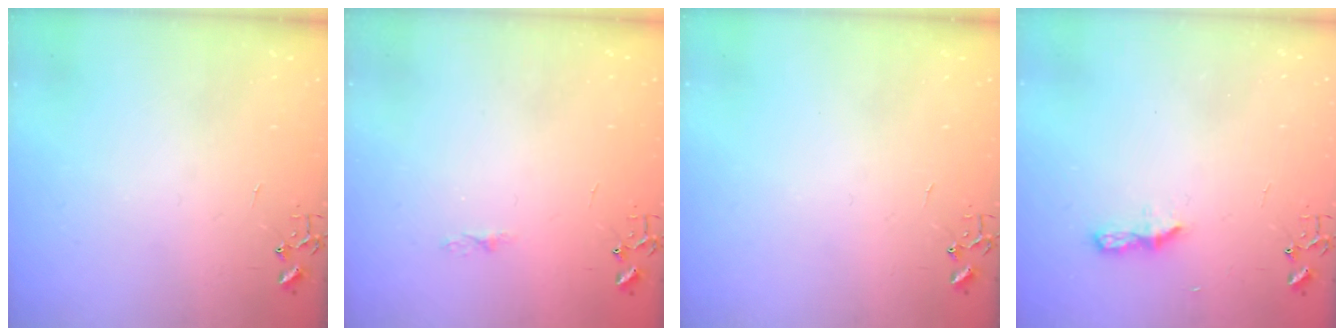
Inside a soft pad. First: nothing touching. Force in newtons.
{"total": 3.6, "press": 3.5, "slide": 0.5}
{"total": 0.0}
{"total": 5.9, "press": 5.8, "slide": 0.7}